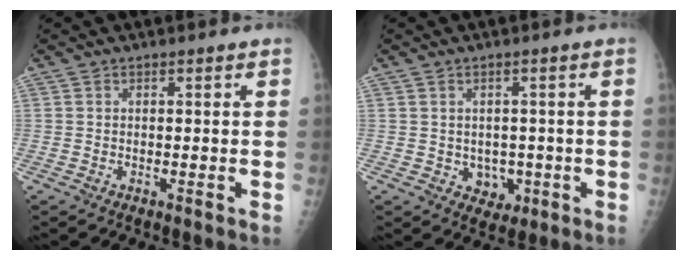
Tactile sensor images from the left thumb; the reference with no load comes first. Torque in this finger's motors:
{"motor_torque": [-0.17, 0.15, 0.34, 0.24, 0.01]}